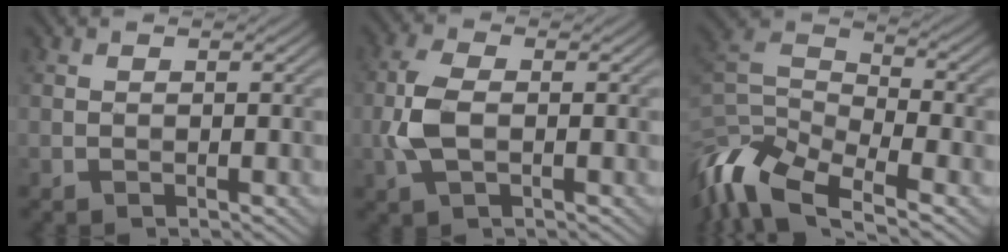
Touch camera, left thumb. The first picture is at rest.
{"total": 4.7, "force": [-0.6, 2.4, 4.1], "torque": [-0.108, 0.004, -0.018]}
{"total": 12.1, "force": [-6.9, 5.3, 8.4], "torque": [-0.197, -0.012, -0.140]}